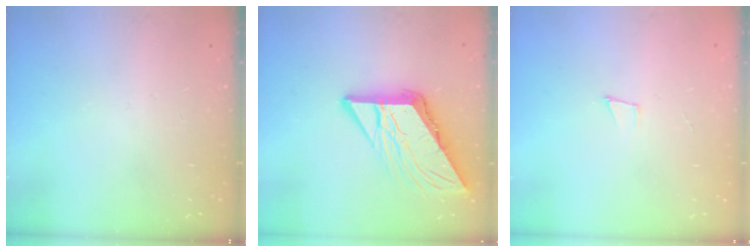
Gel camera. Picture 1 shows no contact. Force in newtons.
{"total": 11.2, "press": 11.2, "slide": 1.1}
{"total": 3.7, "press": 2.5, "slide": 2.6}